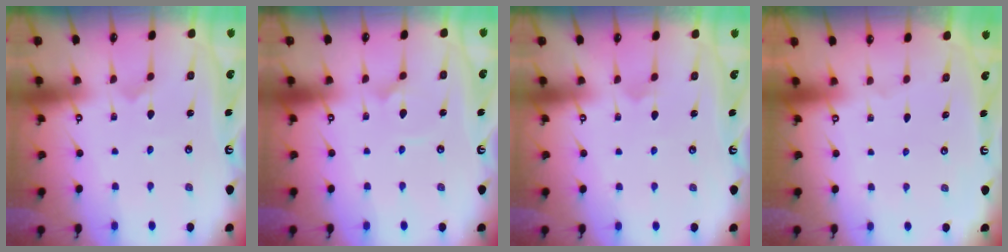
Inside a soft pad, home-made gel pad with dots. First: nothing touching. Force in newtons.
{"total": 2.7, "press": 2.7, "slide": 0.4}
{"total": 2.7, "press": 2.7, "slide": 0.1}
{"total": 0.0}